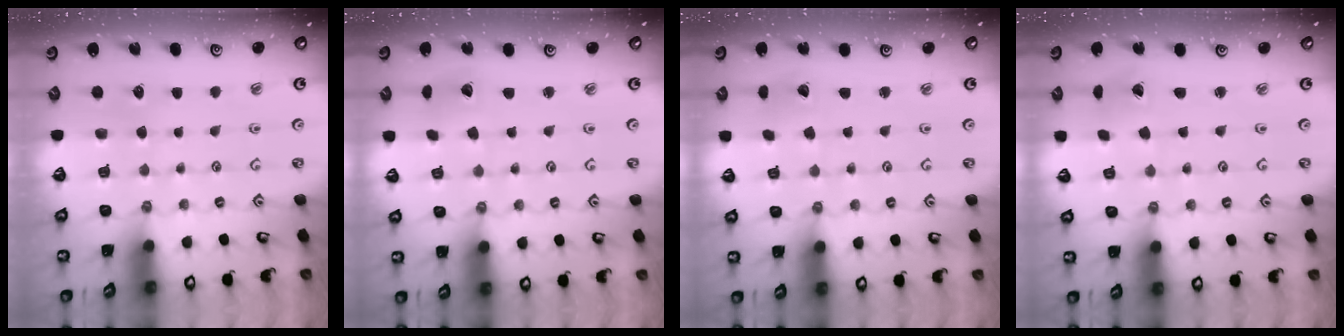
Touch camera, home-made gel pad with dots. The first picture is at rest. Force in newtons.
{"total": 2.8, "press": 2.8, "slide": 0.3}
{"total": 2.6, "press": 2.6, "slide": 0.1}
{"total": 1.3, "press": 1.3, "slide": 0.3}